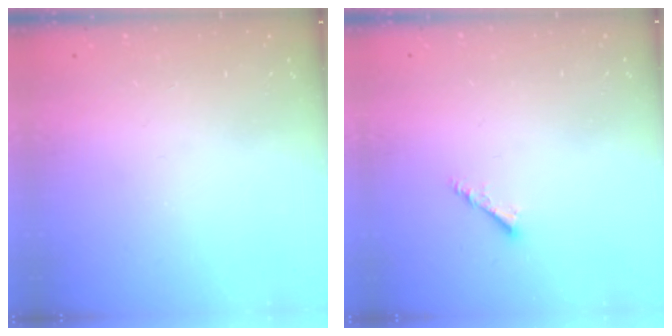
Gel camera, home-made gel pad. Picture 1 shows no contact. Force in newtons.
{"total": 3.0, "press": 2.9, "slide": 0.6}